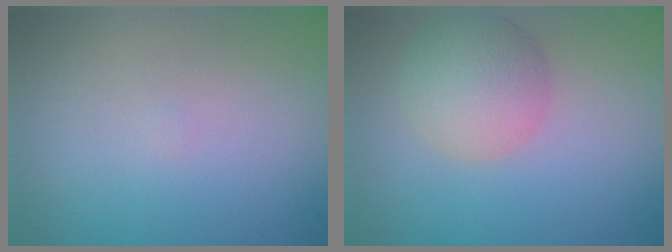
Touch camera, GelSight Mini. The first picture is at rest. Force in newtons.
{"total": 4.4, "press": 4.4, "slide": 0.3}